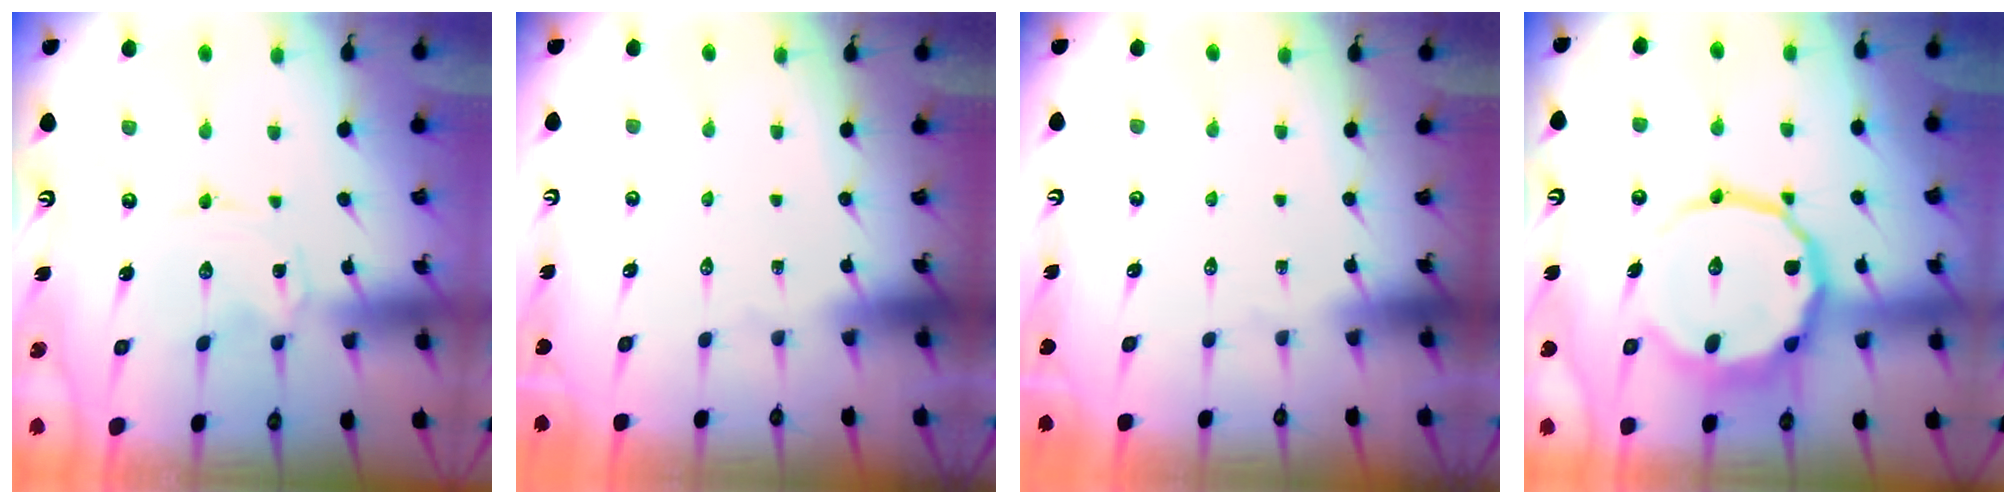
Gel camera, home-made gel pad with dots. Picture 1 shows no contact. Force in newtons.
{"total": 0.0}
{"total": 0.0}
{"total": 14.4, "press": 14.3, "slide": 1.7}